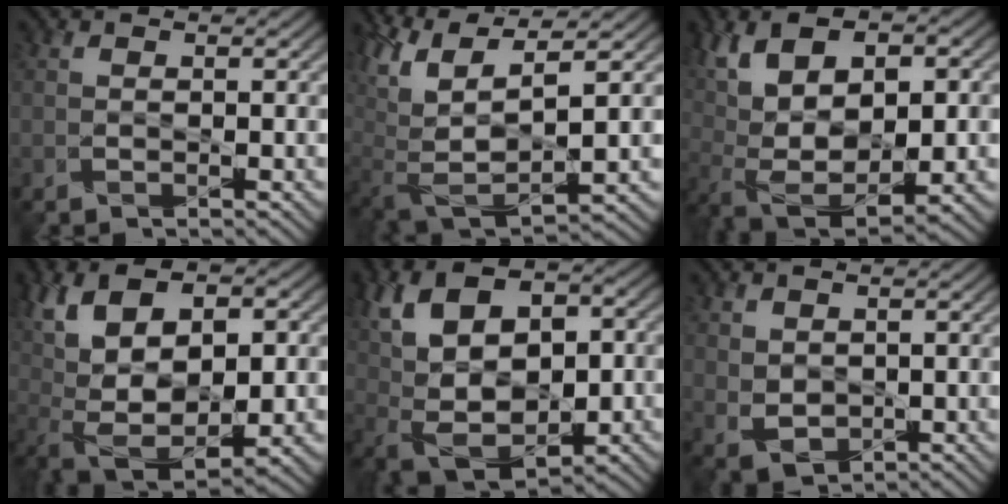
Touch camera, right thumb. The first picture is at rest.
{"total": 11.6, "force": [4.1, 5.5, 9.3], "torque": [-0.217, -0.003, 0.091]}
{"total": 13.7, "force": [2.5, 6.8, 11.7], "torque": [-0.224, 0.011, 0.049]}
{"total": 14.4, "force": [2.2, 7.7, 11.9], "torque": [-0.231, 0.013, 0.045]}
{"total": 14.2, "force": [1.9, 8.8, 10.9], "torque": [-0.212, 0.027, 0.049]}
{"total": 2.7, "force": [1.1, 2.1, 1.3], "torque": [-0.040, -0.009, 0.025]}